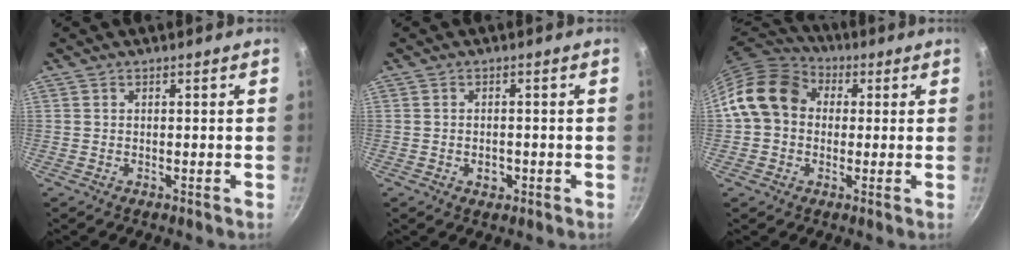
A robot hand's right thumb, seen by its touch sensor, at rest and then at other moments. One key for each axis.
{"total": 2.3, "fx": -0.8, "fy": 1.5, "fz": 1.5, "tx": -0.019, "ty": 0.004, "tz": -0.011}
{"total": 13.2, "fx": 1.7, "fy": 10.8, "fz": 7.4, "tx": -0.107, "ty": 0.030, "tz": 0.014}